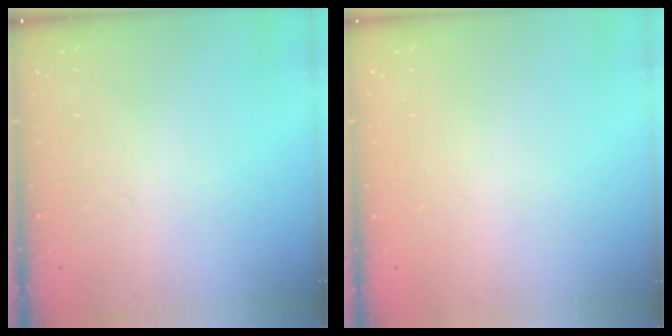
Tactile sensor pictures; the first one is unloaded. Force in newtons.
{"total": 0.0}